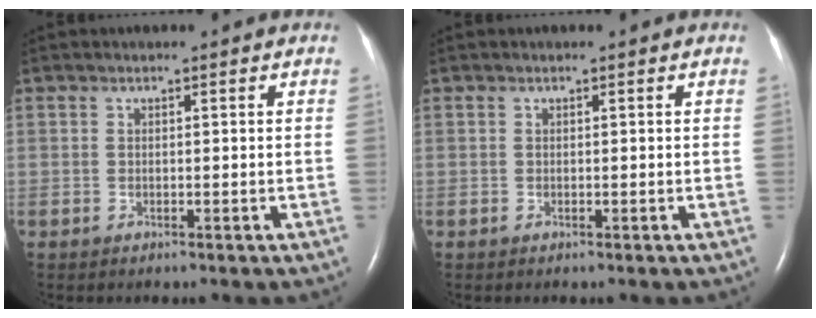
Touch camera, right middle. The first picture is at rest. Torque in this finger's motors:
{"motor_torque": [0.03, -0.05, 0.00, 0.00]}